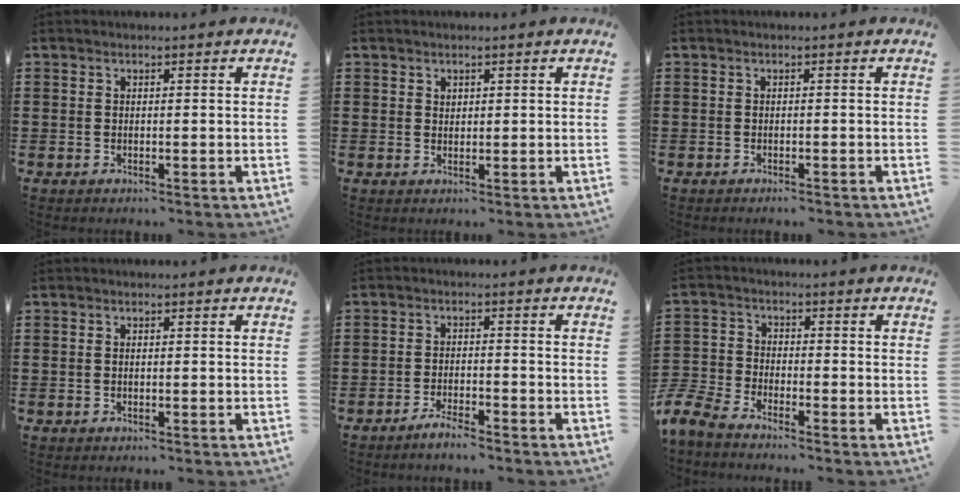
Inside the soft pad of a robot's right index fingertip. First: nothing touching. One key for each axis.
{"total": 0.9, "fx": 0.6, "fy": 0.7, "fz": 0.2, "tx": -0.006, "ty": 0.001, "tz": 0.012}
{"total": 0.6, "fx": -0.6, "fy": 0.1, "fz": 0.2, "tx": -0.007, "ty": -0.003, "tz": -0.011}
{"total": 0.5, "fx": -0.1, "fy": 0.1, "fz": 0.5, "tx": -0.012, "ty": -0.003, "tz": -0.001}
{"total": 2.6, "fx": -2.4, "fy": 0.1, "fz": 0.9, "tx": -0.018, "ty": 0.006, "tz": -0.047}
{"total": 4.8, "fx": -4.7, "fy": 0.5, "fz": 1.1, "tx": -0.056, "ty": -0.012, "tz": -0.102}